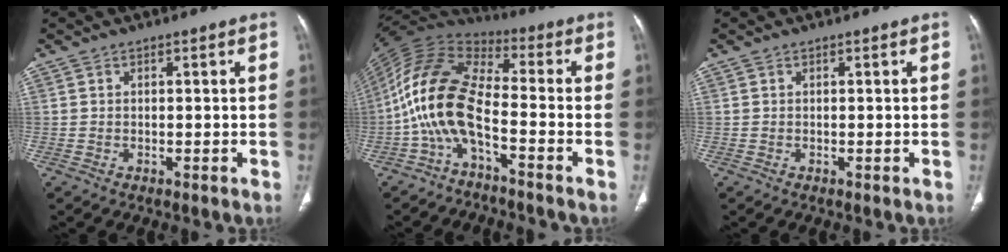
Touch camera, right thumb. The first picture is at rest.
{"total": 13.1, "force": [-4.5, 5.0, 11.2], "torque": [-0.235, 0.067, -0.102]}
{"total": 0.0}